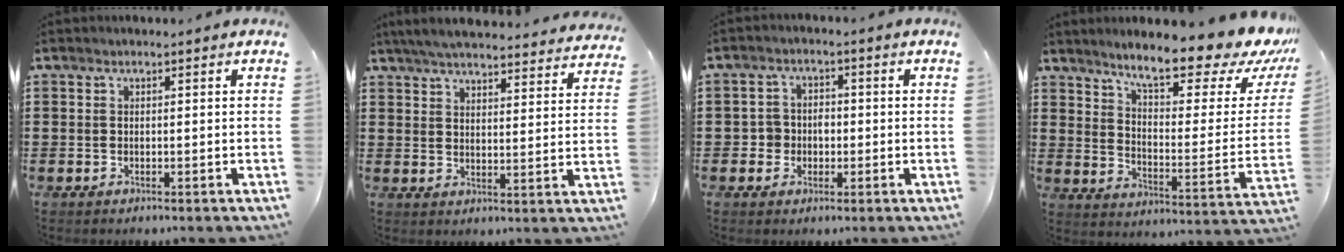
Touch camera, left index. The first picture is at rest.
{"total": 5.4, "force": [5.2, 0.0, 1.6], "torque": [-0.052, -0.028, 0.091]}
{"total": 3.0, "force": [-0.9, 2.7, 0.9], "torque": [-0.028, 0.005, -0.022]}
{"total": 11.8, "force": [9.6, 1.4, 6.7], "torque": [-0.124, -0.064, 0.157]}